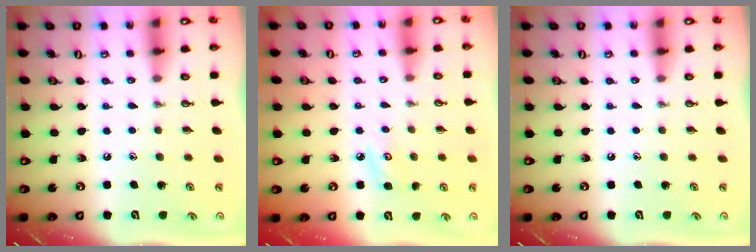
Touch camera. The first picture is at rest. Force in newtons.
{"total": 4.4, "press": 4.3, "slide": 0.5}
{"total": 0.0}